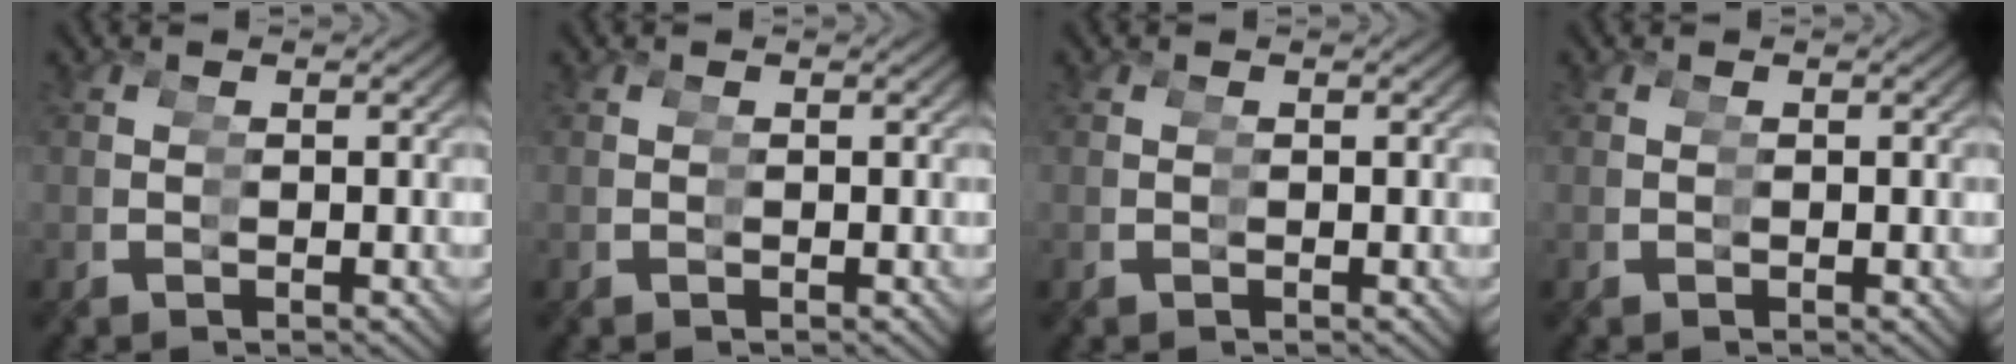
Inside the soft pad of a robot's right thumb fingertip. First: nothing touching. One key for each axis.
{"total": 0.0}
{"total": 0.0}
{"total": 0.0}